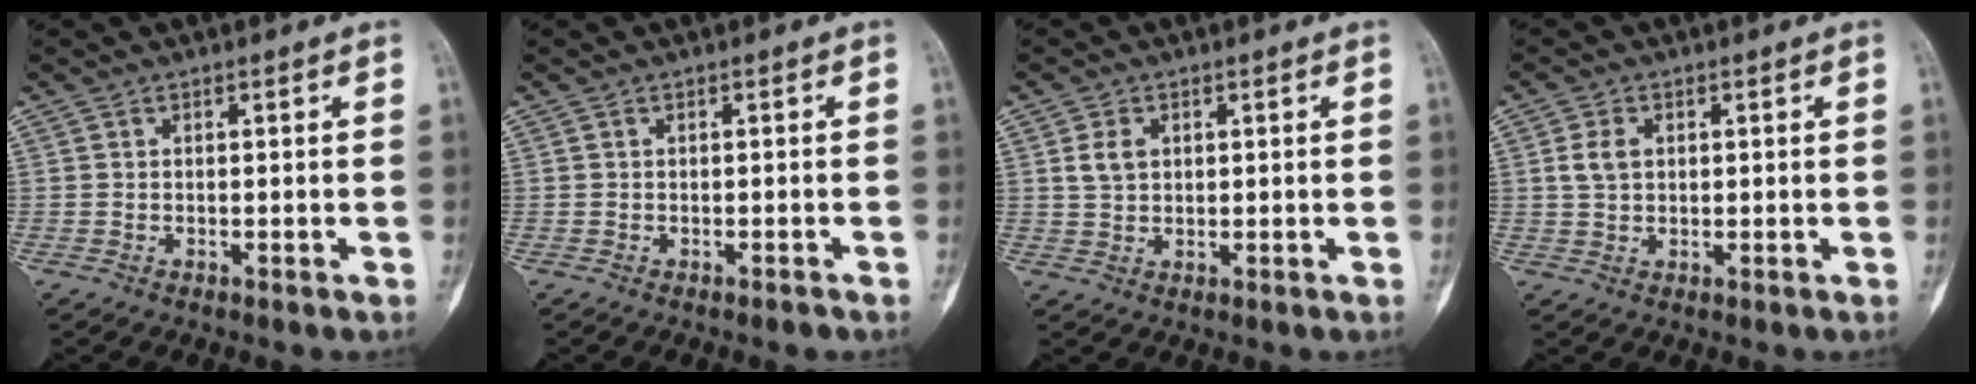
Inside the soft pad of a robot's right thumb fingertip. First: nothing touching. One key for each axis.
{"total": 0.8, "fx": -0.6, "fy": 0.2, "fz": 0.4, "tx": -0.006, "ty": 0.004, "tz": -0.010}
{"total": 3.5, "fx": 1.0, "fy": 2.6, "fz": 2.2, "tx": -0.034, "ty": 0.000, "tz": 0.023}
{"total": 3.6, "fx": 0.8, "fy": 2.6, "fz": 2.4, "tx": -0.044, "ty": 0.003, "tz": 0.016}